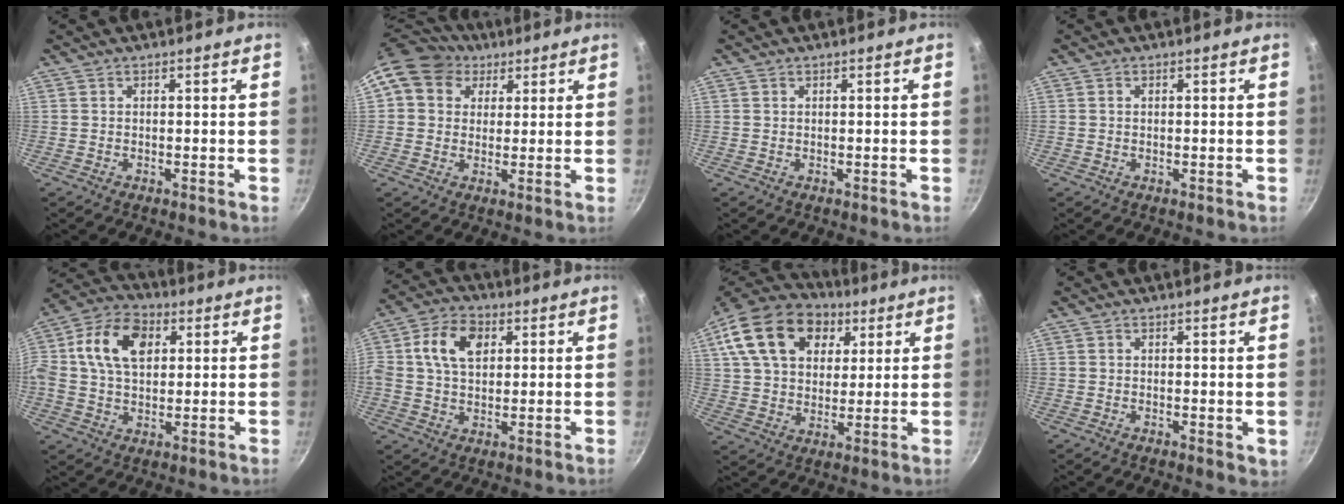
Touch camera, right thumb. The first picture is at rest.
{"total": 11.1, "force": [4.8, 9.1, 4.3], "torque": [-0.054, 0.010, 0.069]}
{"total": 0.0}
{"total": 0.8, "force": [0.2, 0.6, 0.5], "torque": [-0.006, 0.005, 0.002]}
{"total": 13.4, "force": [3.2, 9.1, 9.3], "torque": [-0.150, 0.011, 0.037]}
{"total": 9.7, "force": [2.5, 6.8, 6.5], "torque": [-0.101, 0.009, 0.031]}
{"total": 21.3, "force": [8.4, 14.8, 12.7], "torque": [-0.211, 0.005, 0.139]}
{"total": 1.6, "force": [0.2, 1.0, 1.2], "torque": [-0.013, -0.003, 0.001]}